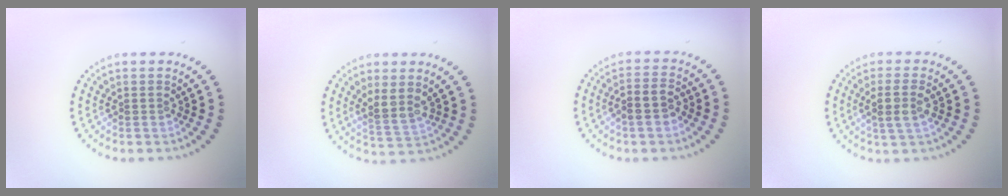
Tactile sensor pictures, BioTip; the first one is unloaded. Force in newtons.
{"total": 2.5, "press": 2.0, "slide": 1.5}
{"total": 2.5, "press": 2.3, "slide": 0.8}
{"total": 2.2, "press": 2.1, "slide": 0.8}